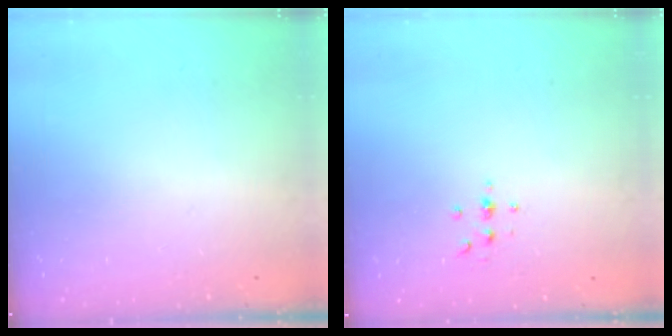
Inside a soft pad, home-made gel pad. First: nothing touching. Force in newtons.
{"total": 2.3, "press": 2.2, "slide": 0.2}